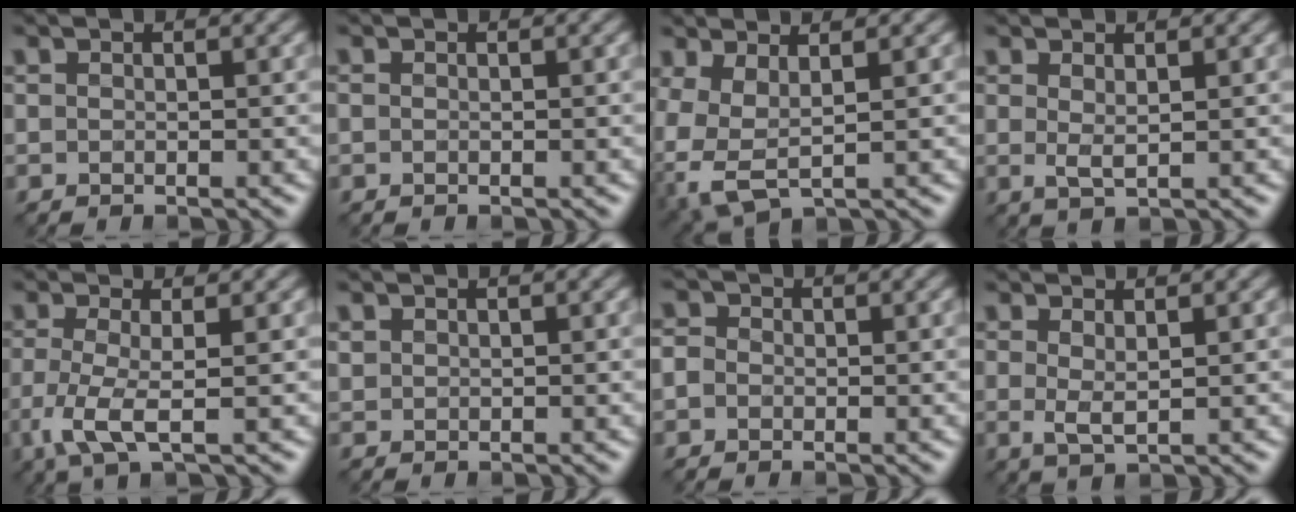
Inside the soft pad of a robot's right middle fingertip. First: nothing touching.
{"total": 0.0}
{"total": 4.7, "force": [-0.8, 2.3, 4.0], "torque": [-0.114, -0.008, -0.015]}
{"total": 1.3, "force": [0.5, 0.3, 1.1], "torque": [-0.024, 0.000, 0.011]}
{"total": 3.7, "force": [-0.9, 0.9, 3.4], "torque": [-0.086, -0.004, -0.023]}
{"total": 0.6, "force": [0.4, 0.4, 0.0], "torque": [0.002, 0.006, 0.006]}
{"total": 1.6, "force": [0.0, 1.5, 0.6], "torque": [-0.007, 0.009, -0.016]}
{"total": 1.6, "force": [0.6, 0.4, 1.4], "torque": [-0.031, 0.000, 0.012]}